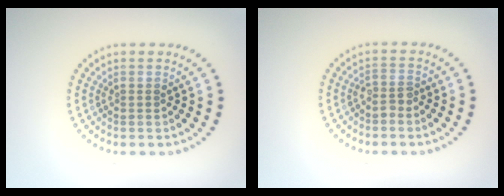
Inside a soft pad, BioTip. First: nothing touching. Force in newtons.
{"total": 1.3, "press": 1.0, "slide": 0.9}